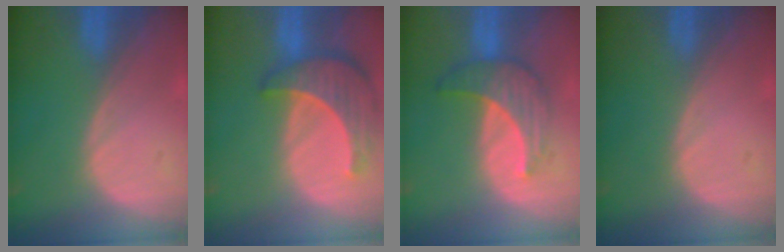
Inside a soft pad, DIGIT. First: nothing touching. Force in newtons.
{"total": 8.8, "press": 8.0, "slide": 3.5}
{"total": 7.0, "press": 6.6, "slide": 2.3}
{"total": 0.0}